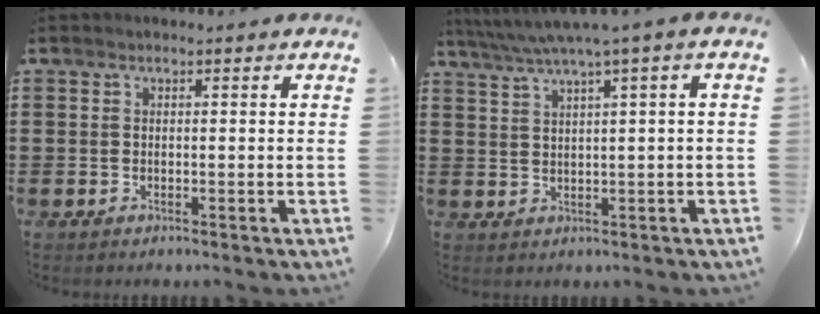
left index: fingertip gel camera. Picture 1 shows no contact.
{"total": 3.9, "force": [1.8, -0.4, 3.5], "torque": [-0.070, -0.008, 0.028]}